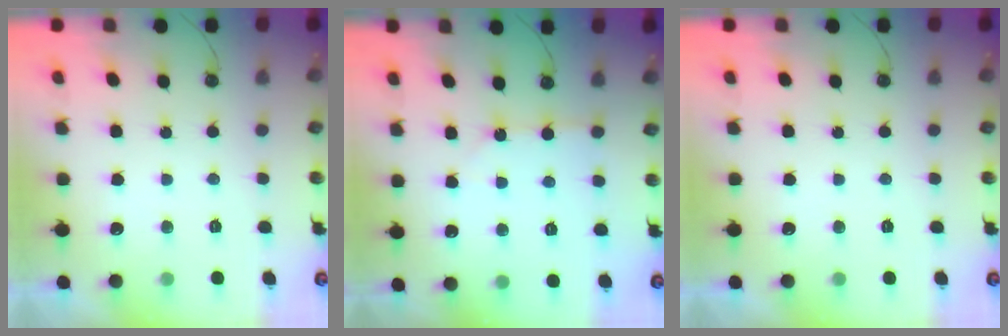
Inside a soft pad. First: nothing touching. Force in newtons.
{"total": 3.8, "press": 3.8, "slide": 0.6}
{"total": 0.0}